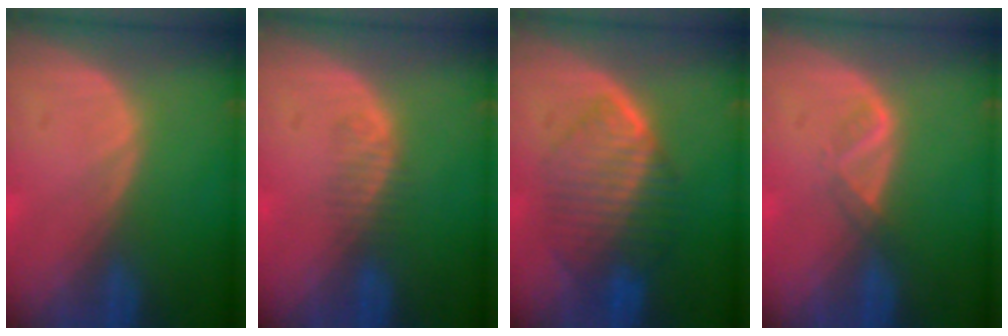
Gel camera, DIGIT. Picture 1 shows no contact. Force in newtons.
{"total": 1.9, "press": 1.6, "slide": 1.0}
{"total": 7.8, "press": 7.8, "slide": 0.3}
{"total": 1.9, "press": 1.8, "slide": 0.7}